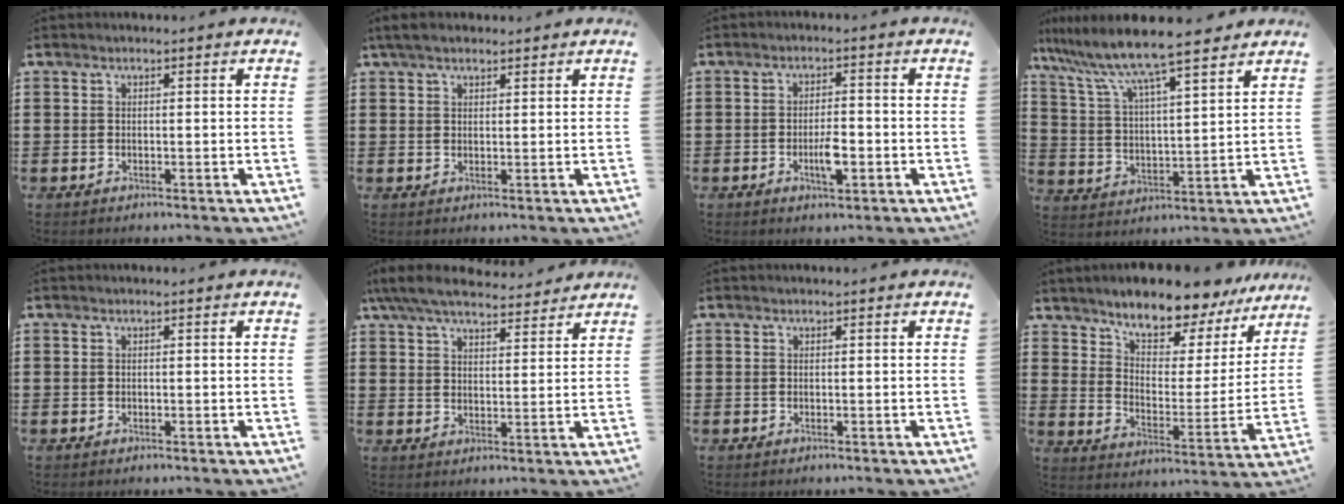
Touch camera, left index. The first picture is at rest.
{"total": 2.9, "force": [2.1, 1.1, 1.7], "torque": [-0.039, 0.007, 0.040]}
{"total": 4.3, "force": [-1.2, 1.5, 3.9], "torque": [-0.064, 0.006, -0.021]}
{"total": 8.6, "force": [7.6, 0.1, 4.0], "torque": [-0.109, -0.043, 0.126]}
{"total": 0.0}
{"total": 7.2, "force": [6.2, 1.5, 3.2], "torque": [-0.080, -0.018, 0.113]}
{"total": 0.0}
{"total": 9.0, "force": [8.2, 2.2, 2.9], "torque": [-0.072, -0.063, 0.141]}